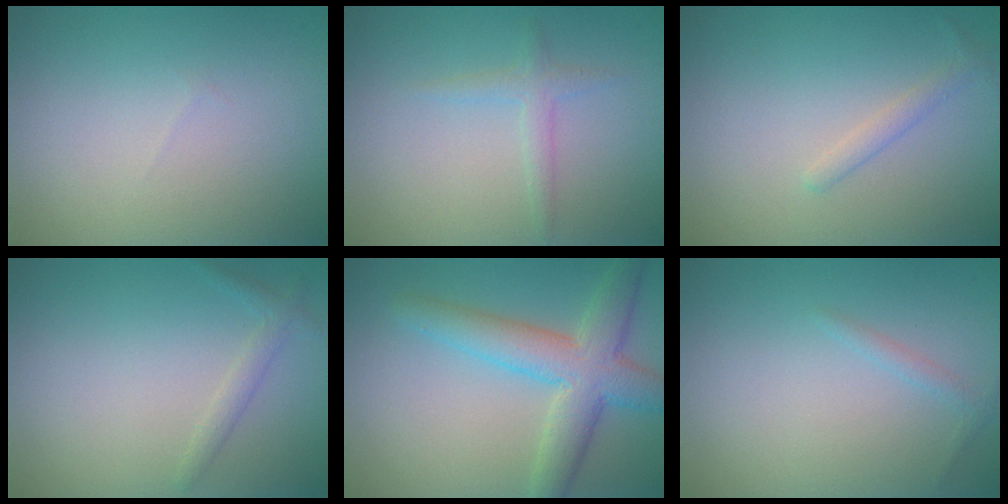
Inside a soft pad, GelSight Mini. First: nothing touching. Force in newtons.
{"total": 1.4, "press": 1.4, "slide": 0.1}
{"total": 1.1, "press": 1.1, "slide": 0.1}
{"total": 1.3, "press": 1.3, "slide": 0.1}
{"total": 5.6, "press": 5.6, "slide": 0.1}
{"total": 0.8, "press": 0.8, "slide": 0.0}